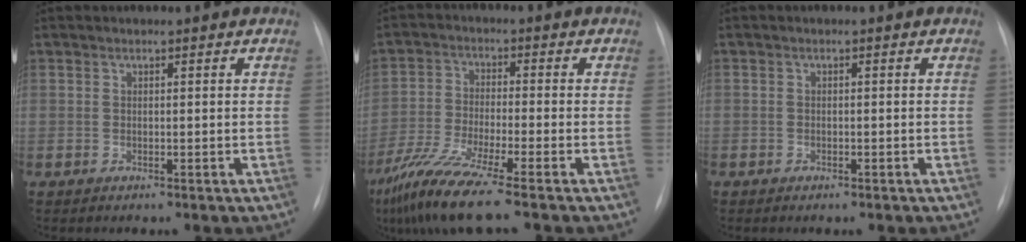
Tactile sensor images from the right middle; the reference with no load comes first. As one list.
[{"total": 10.3, "force": [-7.4, -0.5, 7.1], "torque": [-0.147, -0.037, -0.140]}, {"total": 0.6, "force": [-0.4, 0.4, 0.1], "torque": [-0.002, 0.003, -0.008]}]